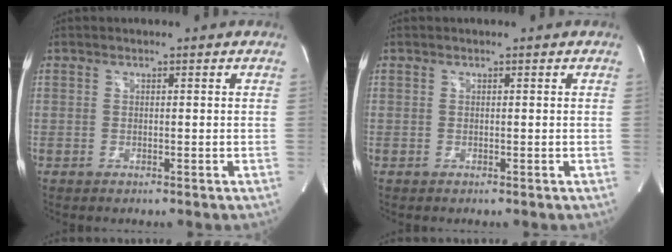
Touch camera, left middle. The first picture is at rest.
{"total": 0.0}